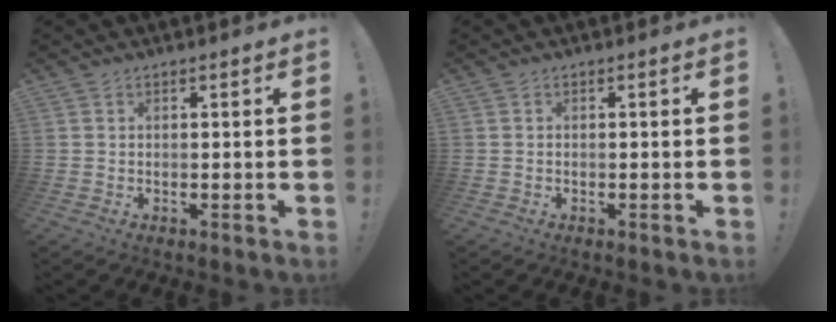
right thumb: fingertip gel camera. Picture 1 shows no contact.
{"total": 0.0}